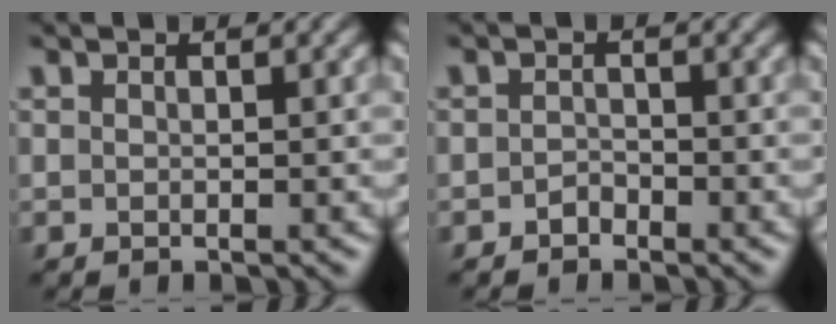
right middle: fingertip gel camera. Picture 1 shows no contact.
{"total": 0.9, "force": [-0.7, 0.6, 0.3], "torque": [-0.005, 0.002, -0.013]}